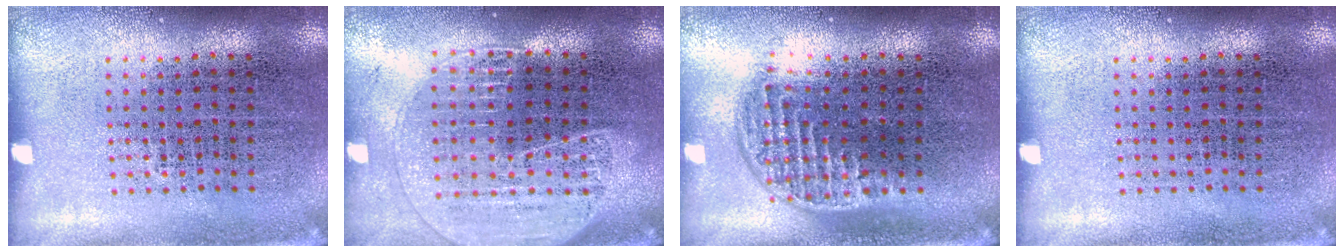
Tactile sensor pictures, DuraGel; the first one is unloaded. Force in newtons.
{"total": 1.7, "press": 1.5, "slide": 0.6}
{"total": 1.2, "press": 1.0, "slide": 0.7}
{"total": 0.0}